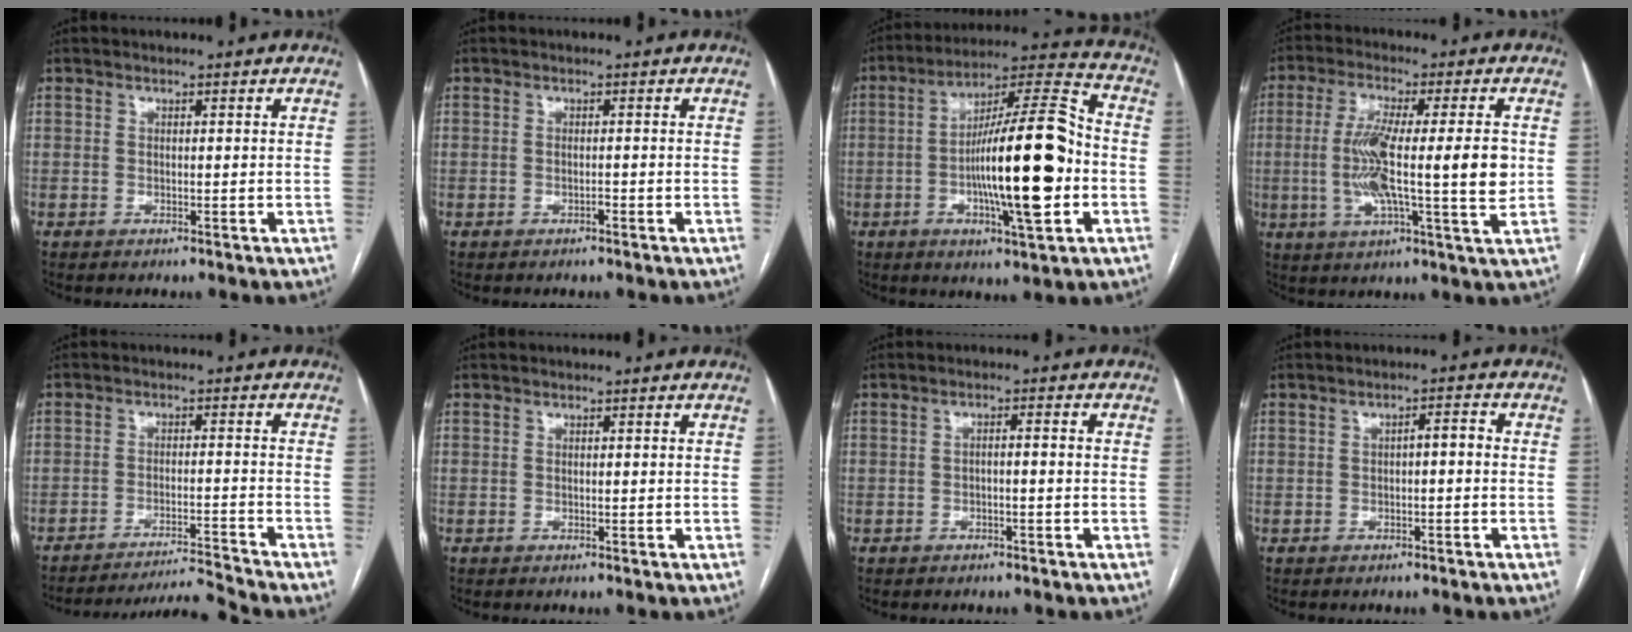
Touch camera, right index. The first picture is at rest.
{"total": 0.6, "force": [-0.4, 0.2, 0.4], "torque": [-0.010, 0.000, -0.007]}
{"total": 18.6, "force": [-3.3, 2.6, 18.1], "torque": [-0.305, 0.012, -0.053]}
{"total": 13.8, "force": [-0.1, 1.2, 13.8], "torque": [-0.247, -0.003, -0.006]}
{"total": 8.8, "force": [-7.9, -3.9, -0.4], "torque": [0.003, 0.004, -0.136]}
{"total": 0.0}
{"total": 1.9, "force": [-0.6, 0.3, 1.8], "torque": [-0.031, 0.009, -0.010]}
{"total": 2.0, "force": [-0.4, 0.5, 1.9], "torque": [-0.029, 0.012, -0.006]}